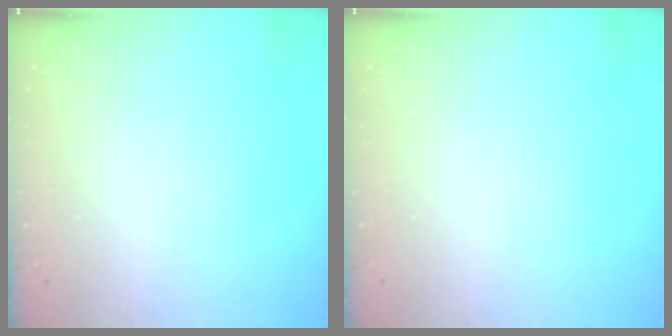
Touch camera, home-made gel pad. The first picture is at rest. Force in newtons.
{"total": 0.0}